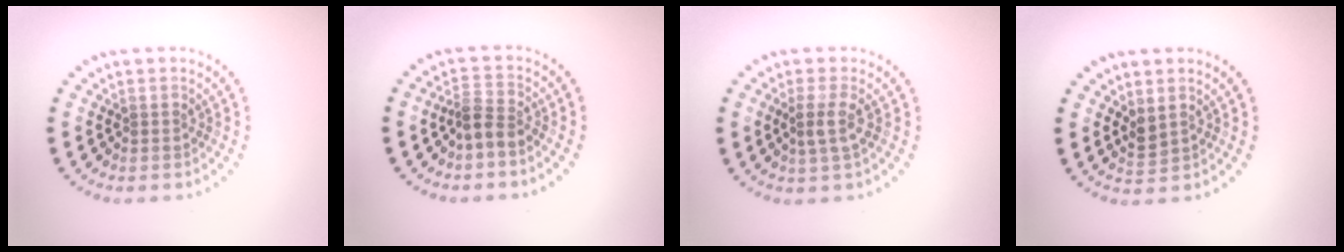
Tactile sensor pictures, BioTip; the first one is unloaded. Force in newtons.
{"total": 2.3, "press": 1.8, "slide": 1.4}
{"total": 2.0, "press": 1.6, "slide": 1.1}
{"total": 1.2, "press": 1.1, "slide": 0.5}